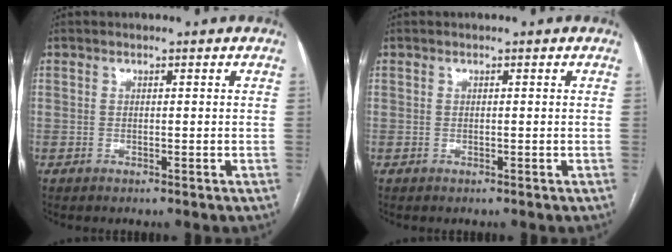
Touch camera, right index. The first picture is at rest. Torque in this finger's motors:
{"motor_torque": [0.00, 0.00, 0.00, 0.00]}